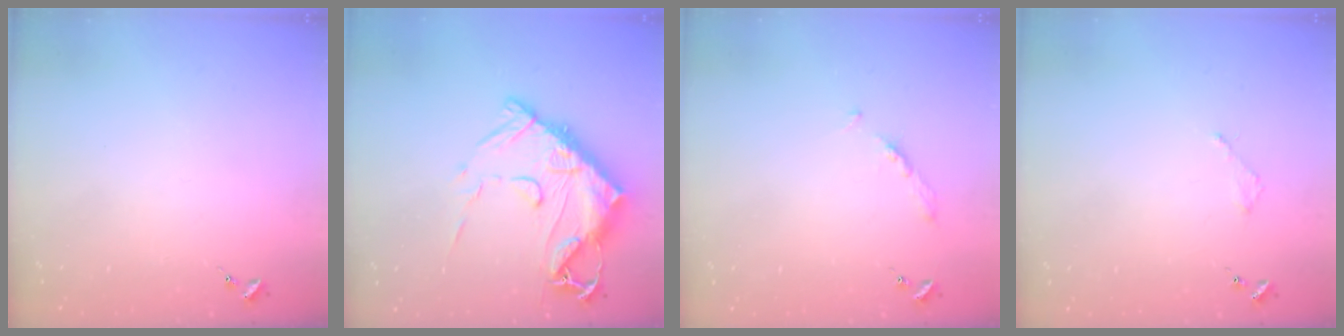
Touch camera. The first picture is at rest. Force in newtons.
{"total": 19.3, "press": 19.2, "slide": 1.9}
{"total": 3.7, "press": 3.6, "slide": 0.4}
{"total": 2.0, "press": 2.0, "slide": 0.3}